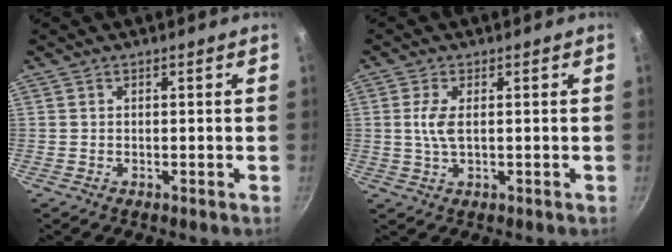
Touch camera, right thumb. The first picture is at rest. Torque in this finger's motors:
{"motor_torque": [1.11, 0.63, 0.60, -0.51, 0.21]}